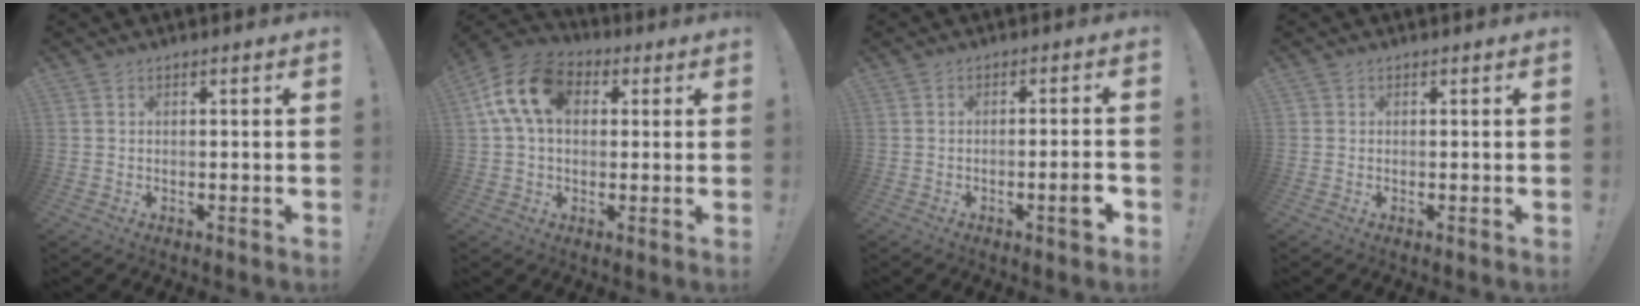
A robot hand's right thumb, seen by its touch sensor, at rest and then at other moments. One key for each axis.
{"total": 15.0, "fx": 4.0, "fy": 10.3, "fz": 10.1, "tx": -0.178, "ty": 0.008, "tz": 0.077}
{"total": 5.4, "fx": -2.2, "fy": 0.5, "fz": 4.9, "tx": -0.070, "ty": 0.003, "tz": -0.033}
{"total": 0.5, "fx": 0.1, "fy": 0.5, "fz": -0.1, "tx": 0.001, "ty": 0.001, "tz": 0.002}